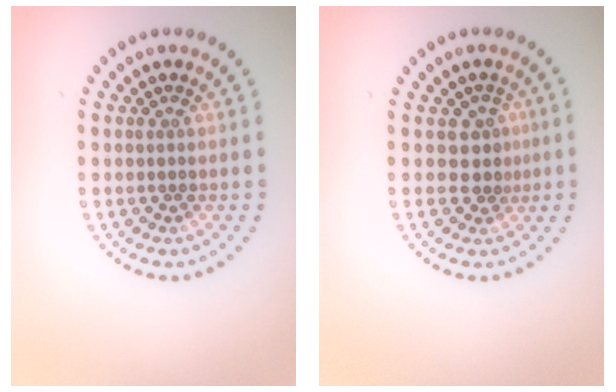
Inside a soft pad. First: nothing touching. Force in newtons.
{"total": 2.0, "press": 1.6, "slide": 1.1}